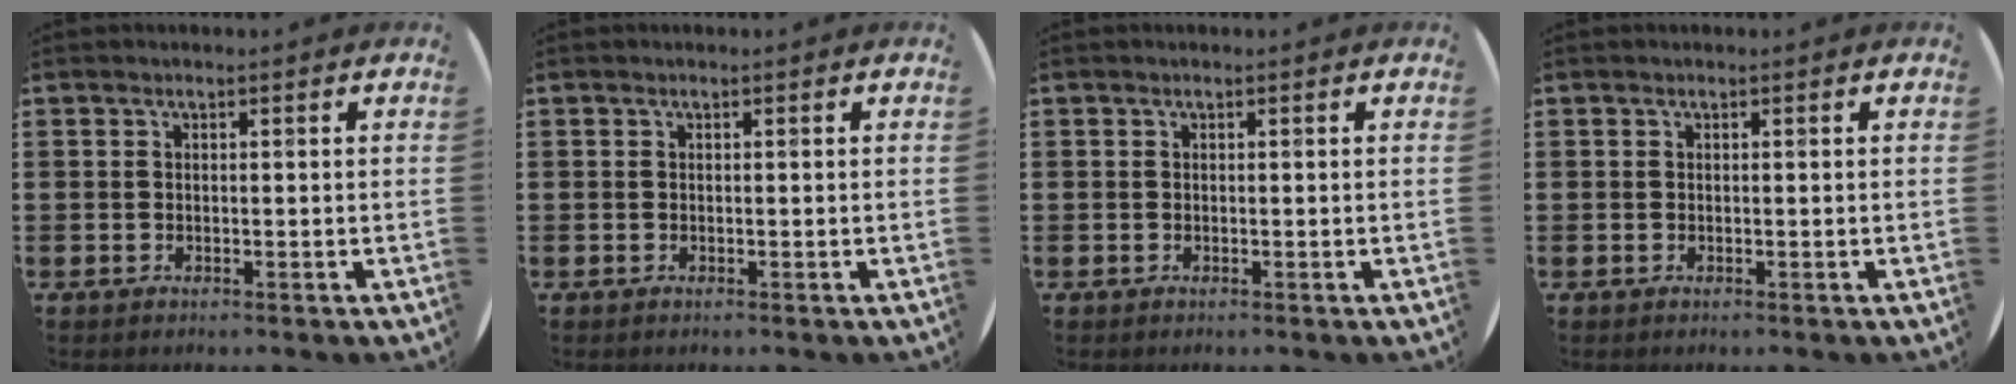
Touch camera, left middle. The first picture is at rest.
{"total": 0.0}
{"total": 0.0}
{"total": 0.0}